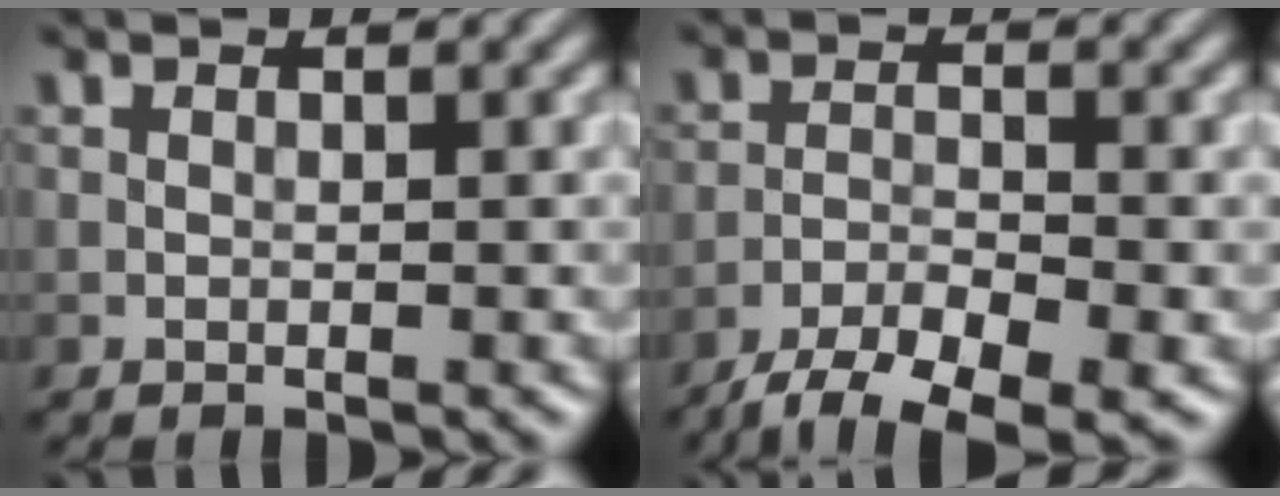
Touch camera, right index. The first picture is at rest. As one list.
[{"total": 6.1, "force": [-4.5, 1.5, 3.8], "torque": [-0.064, -0.003, -0.078]}]